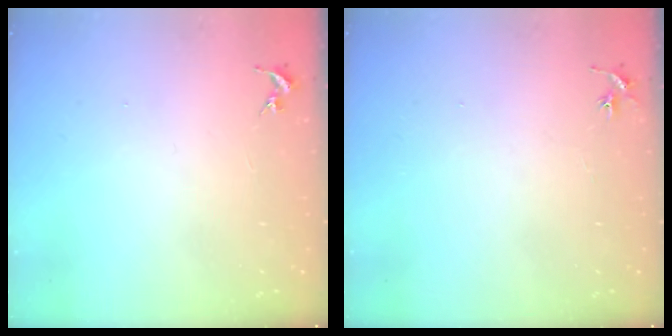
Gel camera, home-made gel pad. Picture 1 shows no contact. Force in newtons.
{"total": 2.9, "press": 2.9, "slide": 0.3}